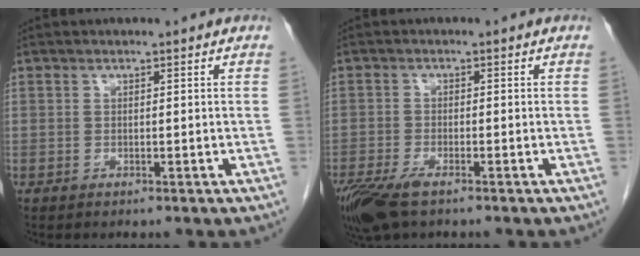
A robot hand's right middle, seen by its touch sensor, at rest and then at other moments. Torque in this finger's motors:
{"motor_torque": [0.12, -0.05, 0.08, 0.03]}